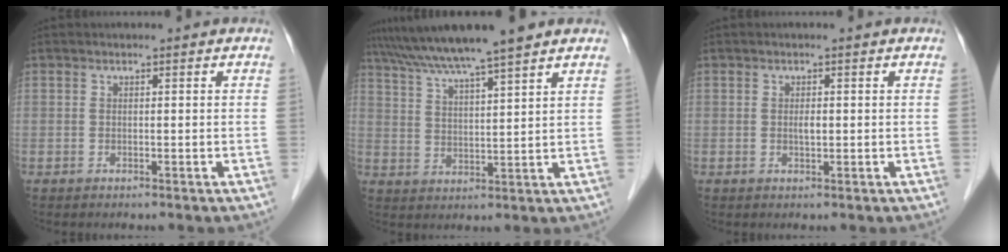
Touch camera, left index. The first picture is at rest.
{"total": 11.4, "force": [9.6, -0.7, 6.1], "torque": [-0.110, 0.024, 0.155]}
{"total": 1.1, "force": [0.1, 0.3, 1.0], "torque": [-0.020, -0.001, 0.003]}